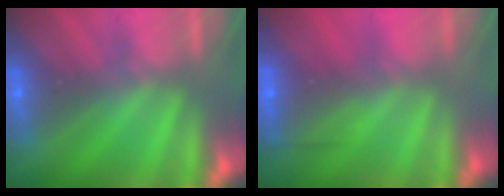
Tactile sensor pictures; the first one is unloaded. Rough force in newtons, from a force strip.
{"total": 2.4}